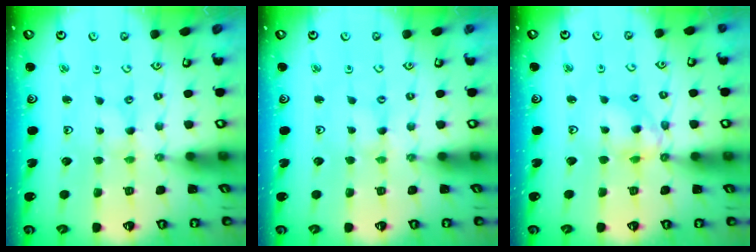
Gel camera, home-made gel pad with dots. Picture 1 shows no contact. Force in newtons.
{"total": 0.0}
{"total": 10.1, "press": 10.1, "slide": 0.8}